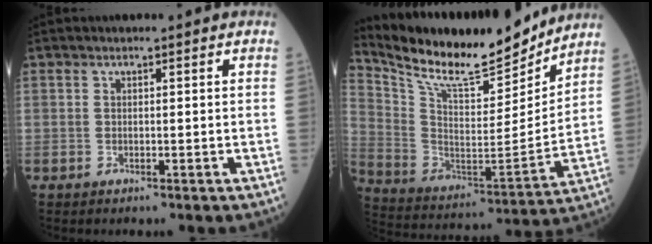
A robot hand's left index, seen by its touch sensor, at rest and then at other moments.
{"total": 19.7, "force": [17.6, 3.9, 7.9], "torque": [-0.162, -0.021, 0.297]}